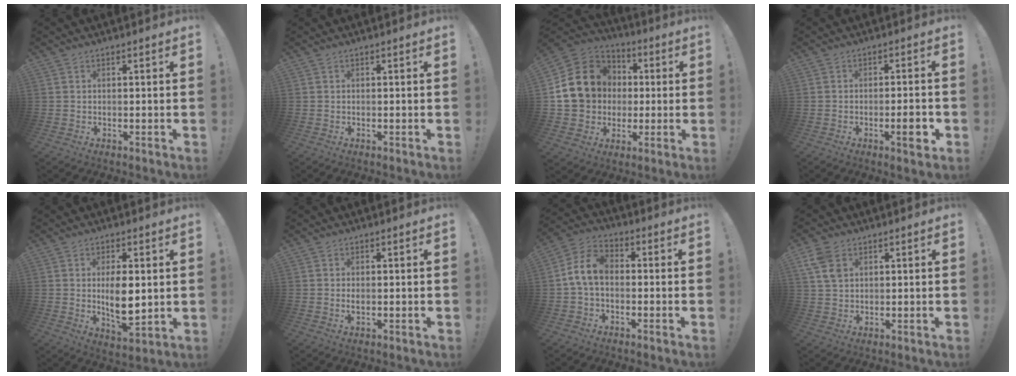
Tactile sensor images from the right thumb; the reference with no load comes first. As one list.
[{"total": 0.0}, {"total": 18.5, "force": [2.6, 16.0, 8.9], "torque": [-0.135, 0.010, 0.073]}, {"total": 5.9, "force": [-2.1, 0.9, 5.5], "torque": [-0.072, -0.001, -0.033]}, {"total": 9.0, "force": [1.1, 4.0, 8.0], "torque": [-0.122, -0.019, 0.018]}, {"total": 0.9, "force": [0.1, 0.4, 0.8], "torque": [-0.010, -0.001, -0.001]}, {"total": 9.0, "force": [-0.5, 5.7, 7.0], "torque": [-0.133, 0.009, -0.005]}, {"total": 6.9, "force": [2.8, 4.6, 4.3], "torque": [-0.087, -0.006, 0.055]}]